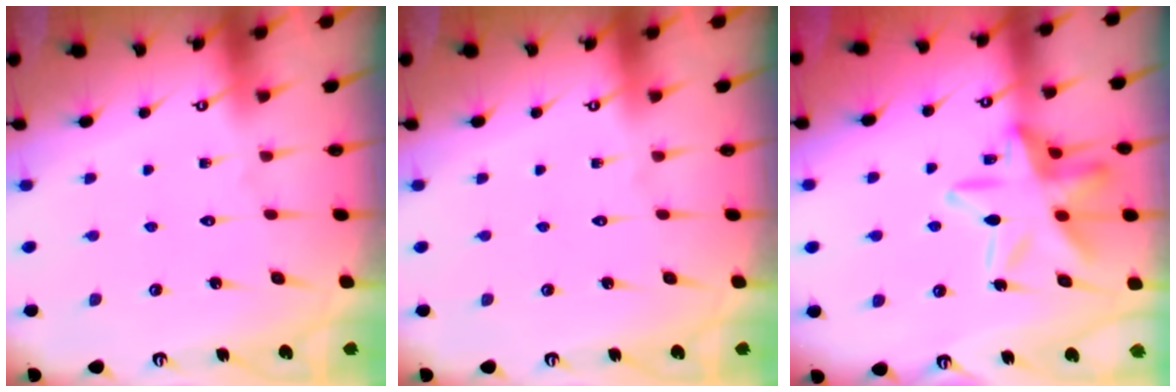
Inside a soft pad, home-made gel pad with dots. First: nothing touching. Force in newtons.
{"total": 0.0}
{"total": 16.6, "press": 16.6, "slide": 1.2}